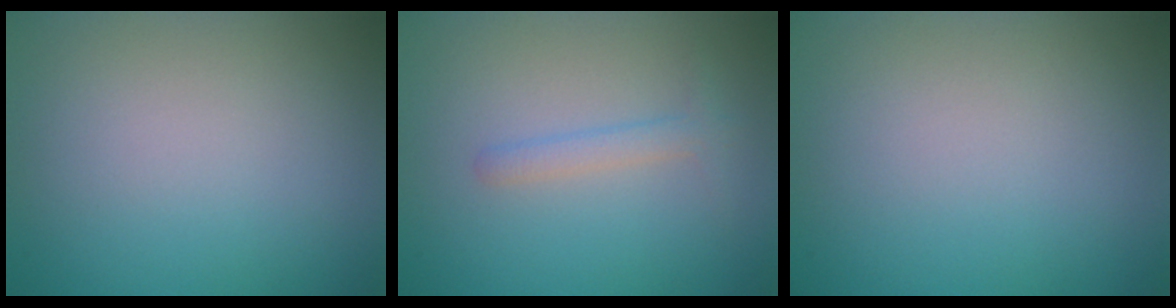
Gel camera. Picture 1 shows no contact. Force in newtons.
{"total": 1.8, "press": 1.8, "slide": 0.2}
{"total": 0.0}